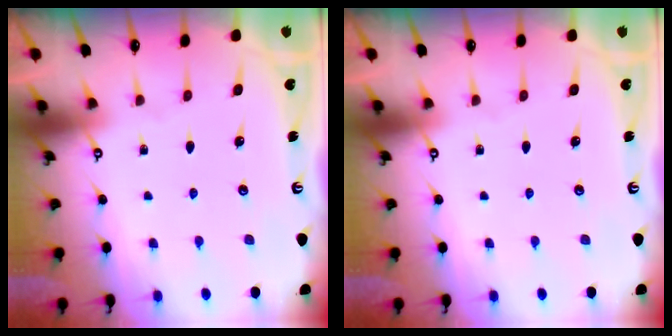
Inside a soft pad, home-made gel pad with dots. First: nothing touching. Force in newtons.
{"total": 0.0}